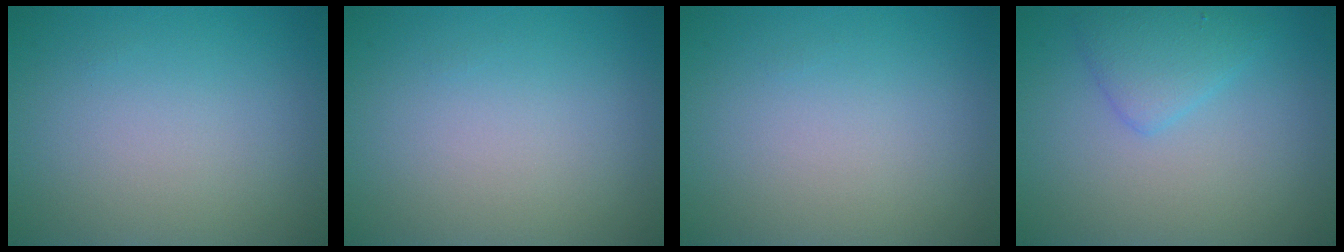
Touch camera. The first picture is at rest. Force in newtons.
{"total": 0.0}
{"total": 0.0}
{"total": 2.5, "press": 2.5, "slide": 0.1}